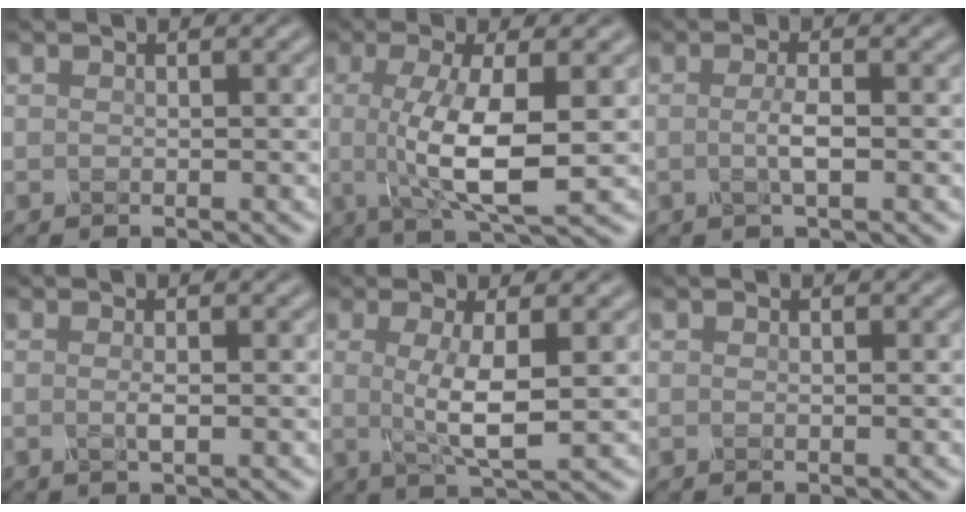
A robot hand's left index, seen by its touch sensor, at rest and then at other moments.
{"total": 7.6, "force": [-0.2, 2.1, 7.3], "torque": [-0.132, -0.007, -0.004]}
{"total": 2.1, "force": [-0.2, 0.4, 2.1], "torque": [-0.040, 0.000, -0.006]}
{"total": 1.3, "force": [-0.1, 0.3, 1.3], "torque": [-0.024, -0.002, -0.004]}
{"total": 4.9, "force": [0.3, 1.0, 4.8], "torque": [-0.090, -0.004, 0.005]}
{"total": 0.0}